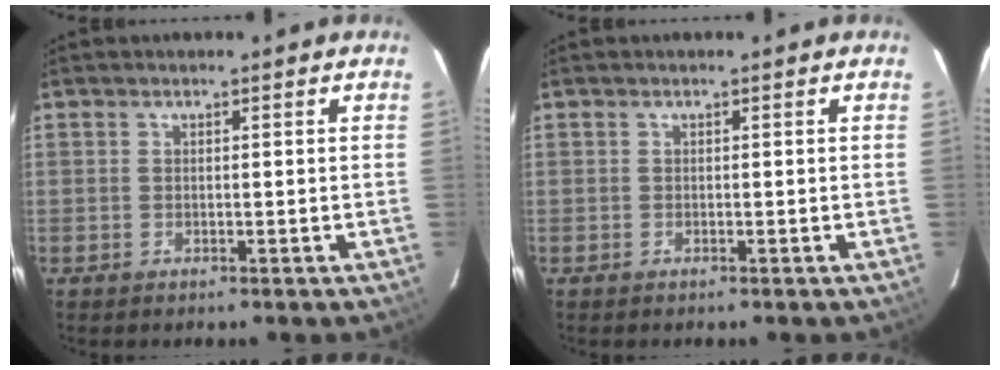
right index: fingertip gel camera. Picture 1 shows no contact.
{"total": 0.0}